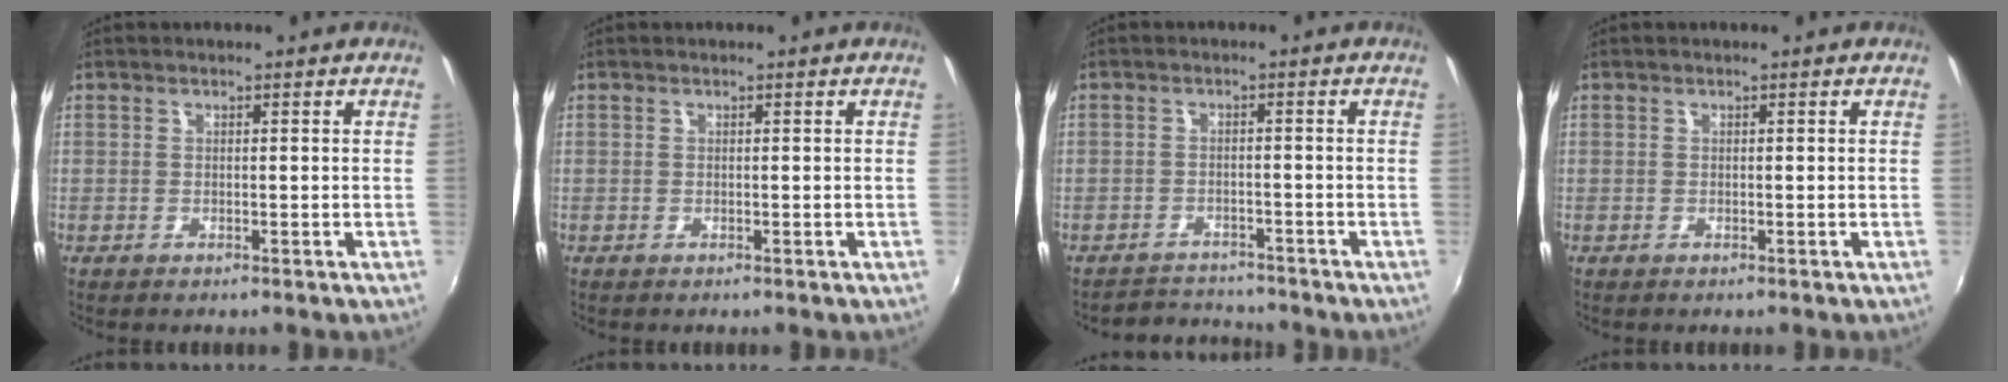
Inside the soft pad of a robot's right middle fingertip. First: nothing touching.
{"total": 0.0}
{"total": 4.5, "force": [-4.4, 1.0, -0.5], "torque": [-0.007, 0.007, -0.075]}
{"total": 0.0}